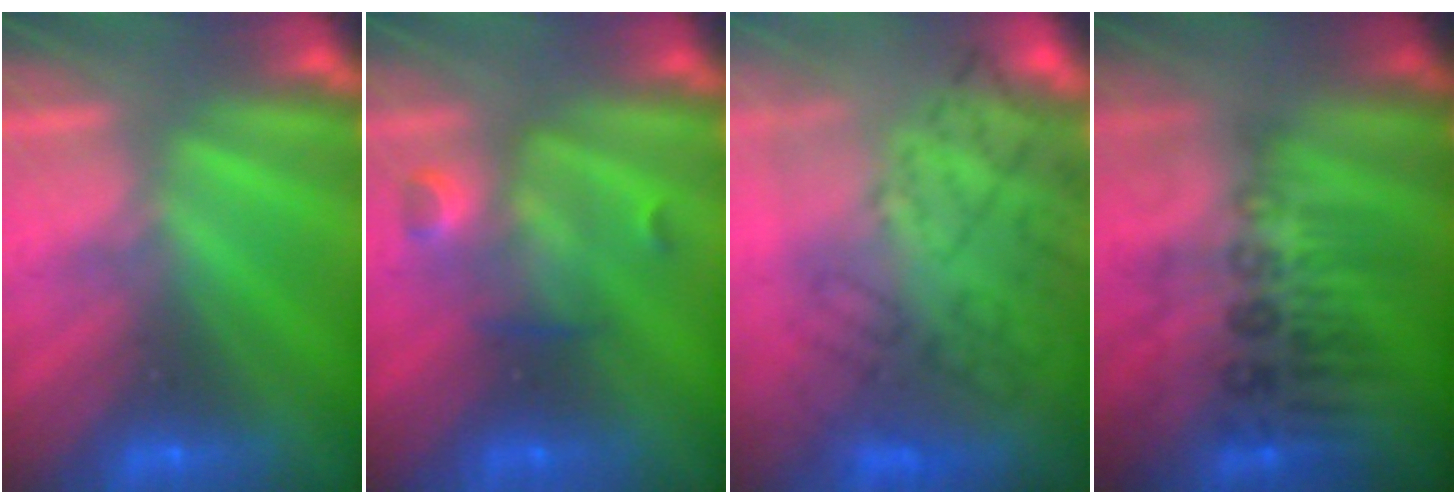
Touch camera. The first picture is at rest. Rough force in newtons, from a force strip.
{"total": 2.8}
{"total": 10.5}
{"total": 2.9}